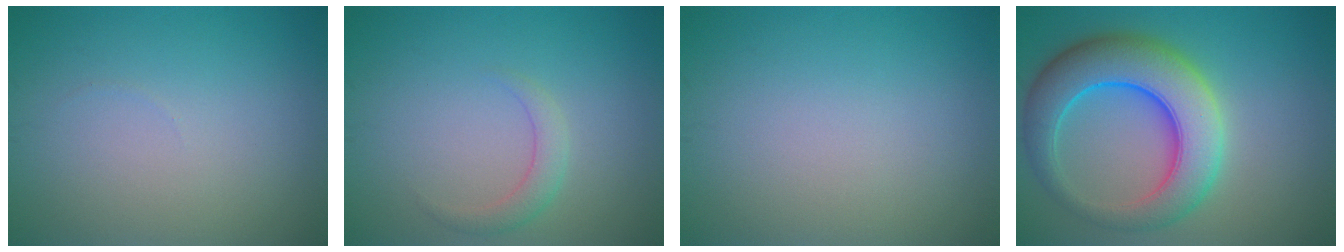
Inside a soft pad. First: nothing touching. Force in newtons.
{"total": 1.7, "press": 1.7, "slide": 0.0}
{"total": 0.0}
{"total": 9.2, "press": 9.2, "slide": 0.3}